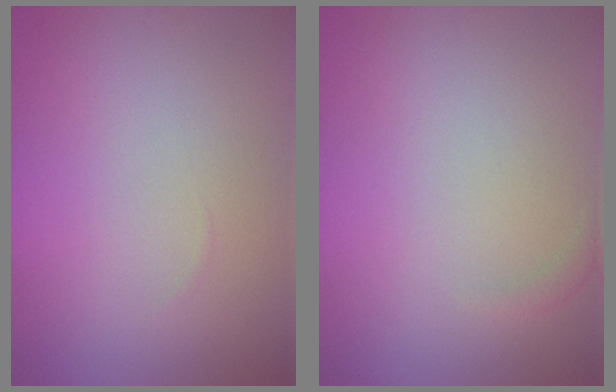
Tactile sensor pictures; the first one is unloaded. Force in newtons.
{"total": 0.6, "press": 0.6, "slide": 0.2}